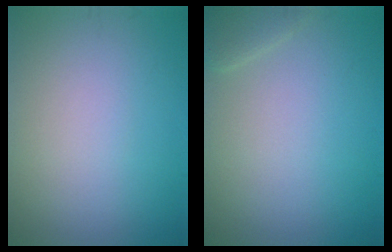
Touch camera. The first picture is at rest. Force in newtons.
{"total": 1.3, "press": 1.3, "slide": 0.0}